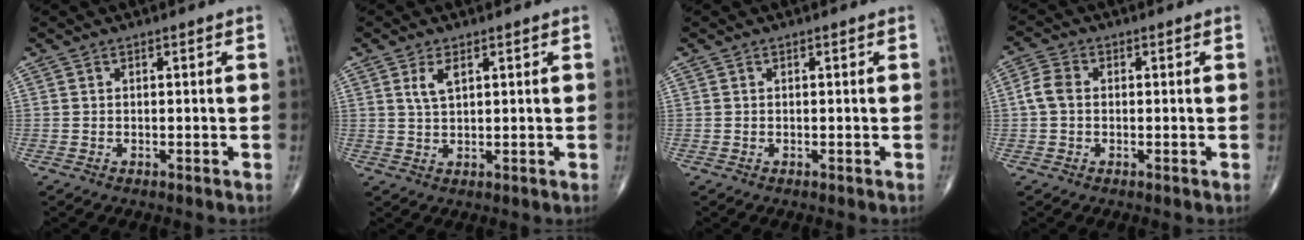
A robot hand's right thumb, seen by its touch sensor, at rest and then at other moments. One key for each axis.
{"total": 3.2, "fx": 1.4, "fy": 1.4, "fz": 2.5, "tx": -0.051, "ty": -0.003, "tz": 0.032}
{"total": 0.0}
{"total": 3.8, "fx": 0.0, "fy": 2.8, "fz": 2.6, "tx": -0.058, "ty": 0.011, "tz": -0.007}